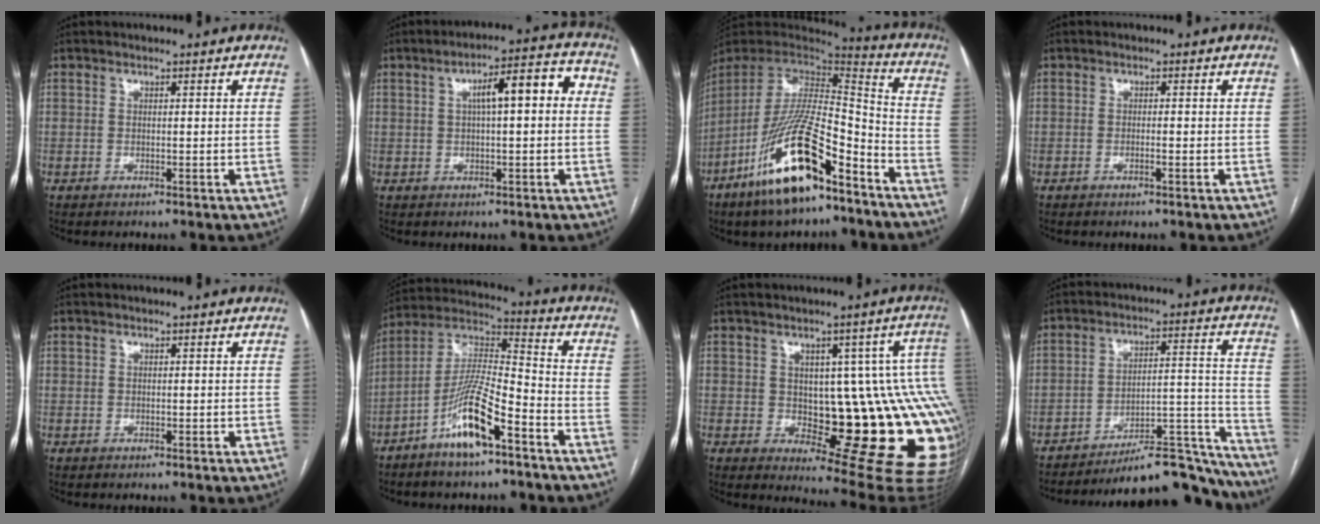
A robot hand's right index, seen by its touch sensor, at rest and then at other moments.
{"total": 8.6, "force": [1.2, 2.0, 8.3], "torque": [-0.122, 0.038, 0.015]}
{"total": 21.3, "force": [-13.2, 5.0, 15.9], "torque": [-0.317, -0.021, -0.240]}
{"total": 0.9, "force": [-0.4, 0.0, 0.8], "torque": [-0.018, 0.000, -0.007]}
{"total": 0.7, "force": [0.4, 0.5, 0.3], "torque": [0.000, 0.001, 0.007]}
{"total": 12.5, "force": [-6.9, 1.9, 10.3], "torque": [-0.206, -0.002, -0.133]}
{"total": 17.4, "force": [-1.1, 5.4, 16.5], "torque": [-0.125, 0.013, 0.002]}
{"total": 20.1, "force": [-19.0, 3.3, 5.6], "torque": [-0.023, 0.052, -0.267]}